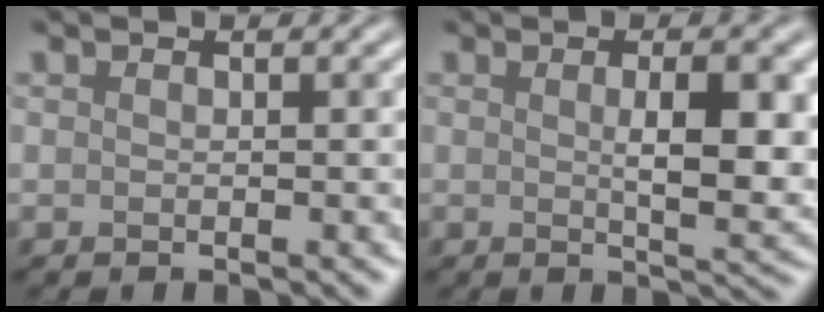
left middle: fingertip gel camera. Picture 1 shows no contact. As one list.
[{"total": 5.4, "force": [0.4, 1.4, 5.2], "torque": [-0.078, -0.003, 0.012]}]